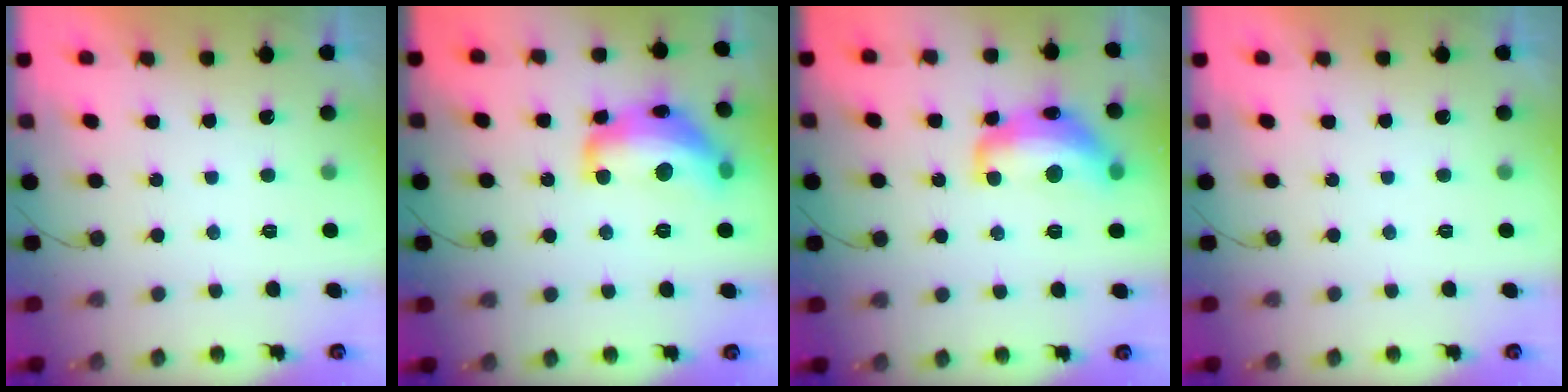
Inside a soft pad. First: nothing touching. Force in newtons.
{"total": 17.9, "press": 17.9, "slide": 1.0}
{"total": 14.1, "press": 14.1, "slide": 0.9}
{"total": 0.0}